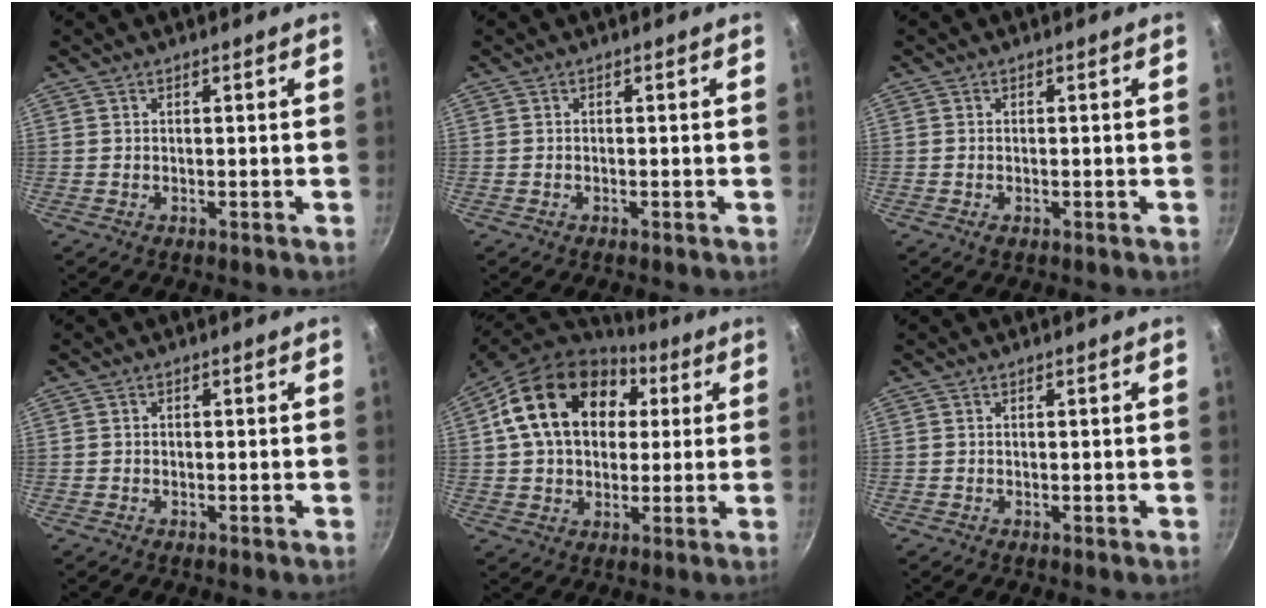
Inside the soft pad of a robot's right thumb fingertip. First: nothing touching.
{"total": 0.0}
{"total": 1.0, "force": [-0.5, 0.5, 0.7], "torque": [-0.012, 0.000, -0.009]}
{"total": 0.6, "force": [-0.1, 0.5, 0.2], "torque": [-0.002, 0.003, -0.003]}
{"total": 20.0, "force": [5.5, 14.4, 12.6], "torque": [-0.201, 0.016, 0.084]}
{"total": 0.0}